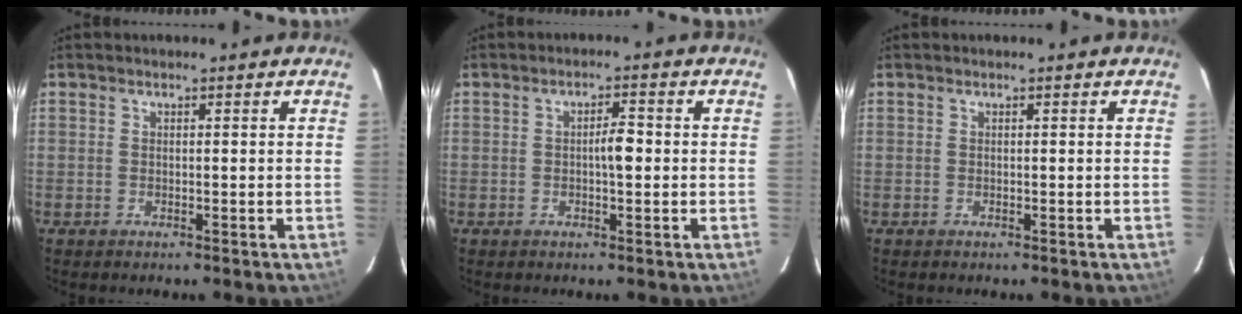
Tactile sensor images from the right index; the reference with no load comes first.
{"total": 2.9, "force": [-0.2, 0.6, 2.8], "torque": [-0.045, 0.004, -0.005]}
{"total": 0.0}